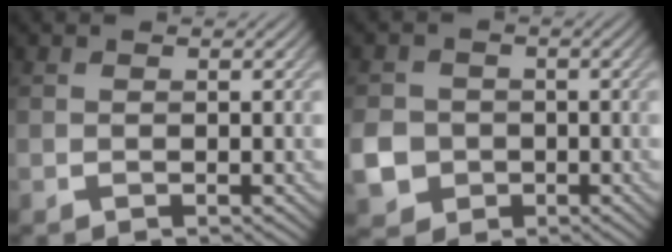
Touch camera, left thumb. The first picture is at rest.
{"total": 5.5, "force": [-1.4, 5.0, 2.0], "torque": [-0.059, -0.017, -0.041]}